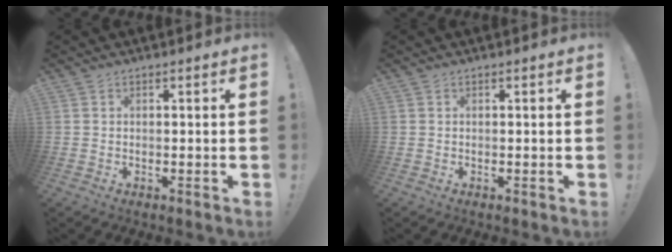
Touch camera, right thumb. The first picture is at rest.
{"total": 0.0}